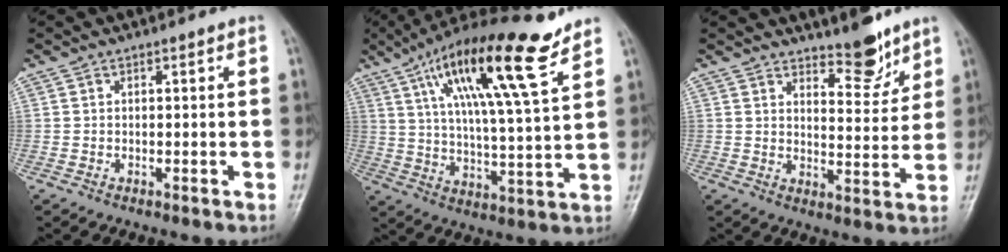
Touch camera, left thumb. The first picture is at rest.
{"total": 19.0, "force": [11.2, 3.2, 15.0], "torque": [-0.244, -0.039, 0.188]}
{"total": 7.5, "force": [6.0, 2.5, 3.8], "torque": [-0.031, -0.051, 0.093]}